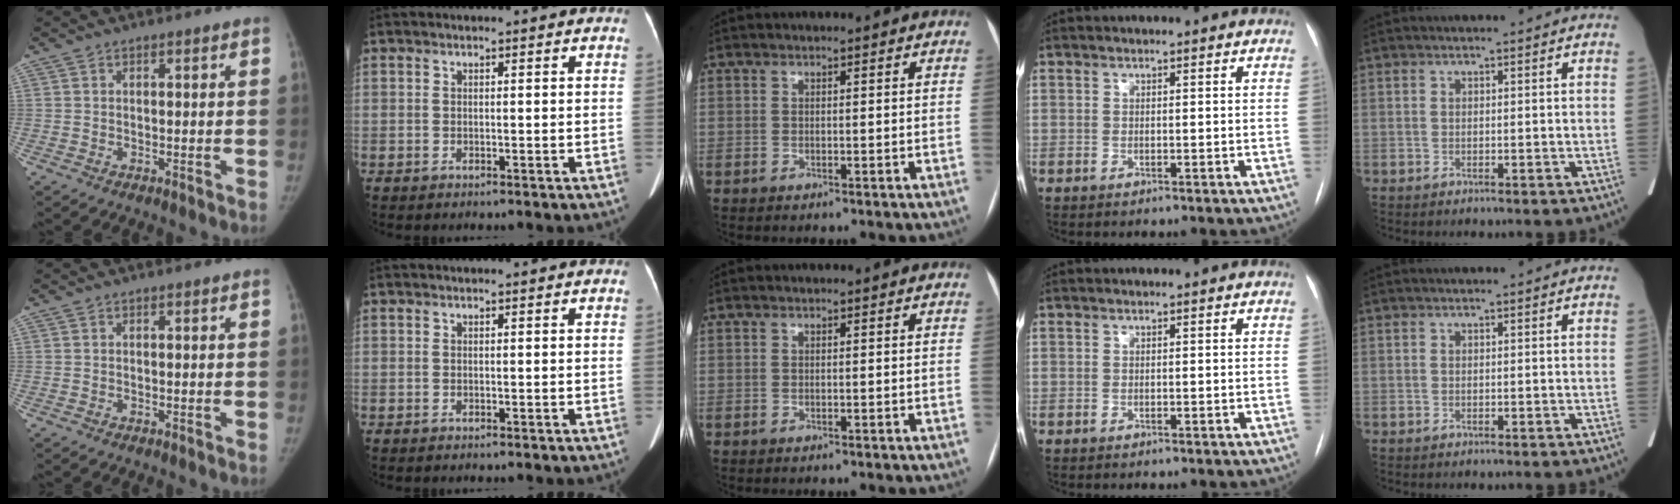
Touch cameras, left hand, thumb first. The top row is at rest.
{}